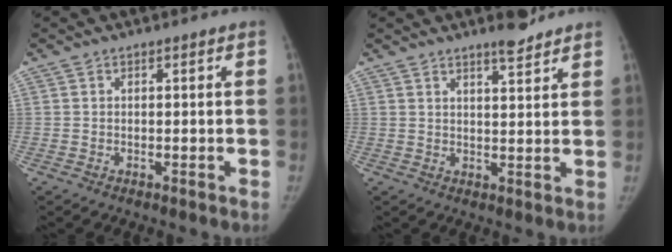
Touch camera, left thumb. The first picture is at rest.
{"total": 4.6, "force": [3.8, 0.7, 2.5], "torque": [-0.029, -0.029, 0.056]}